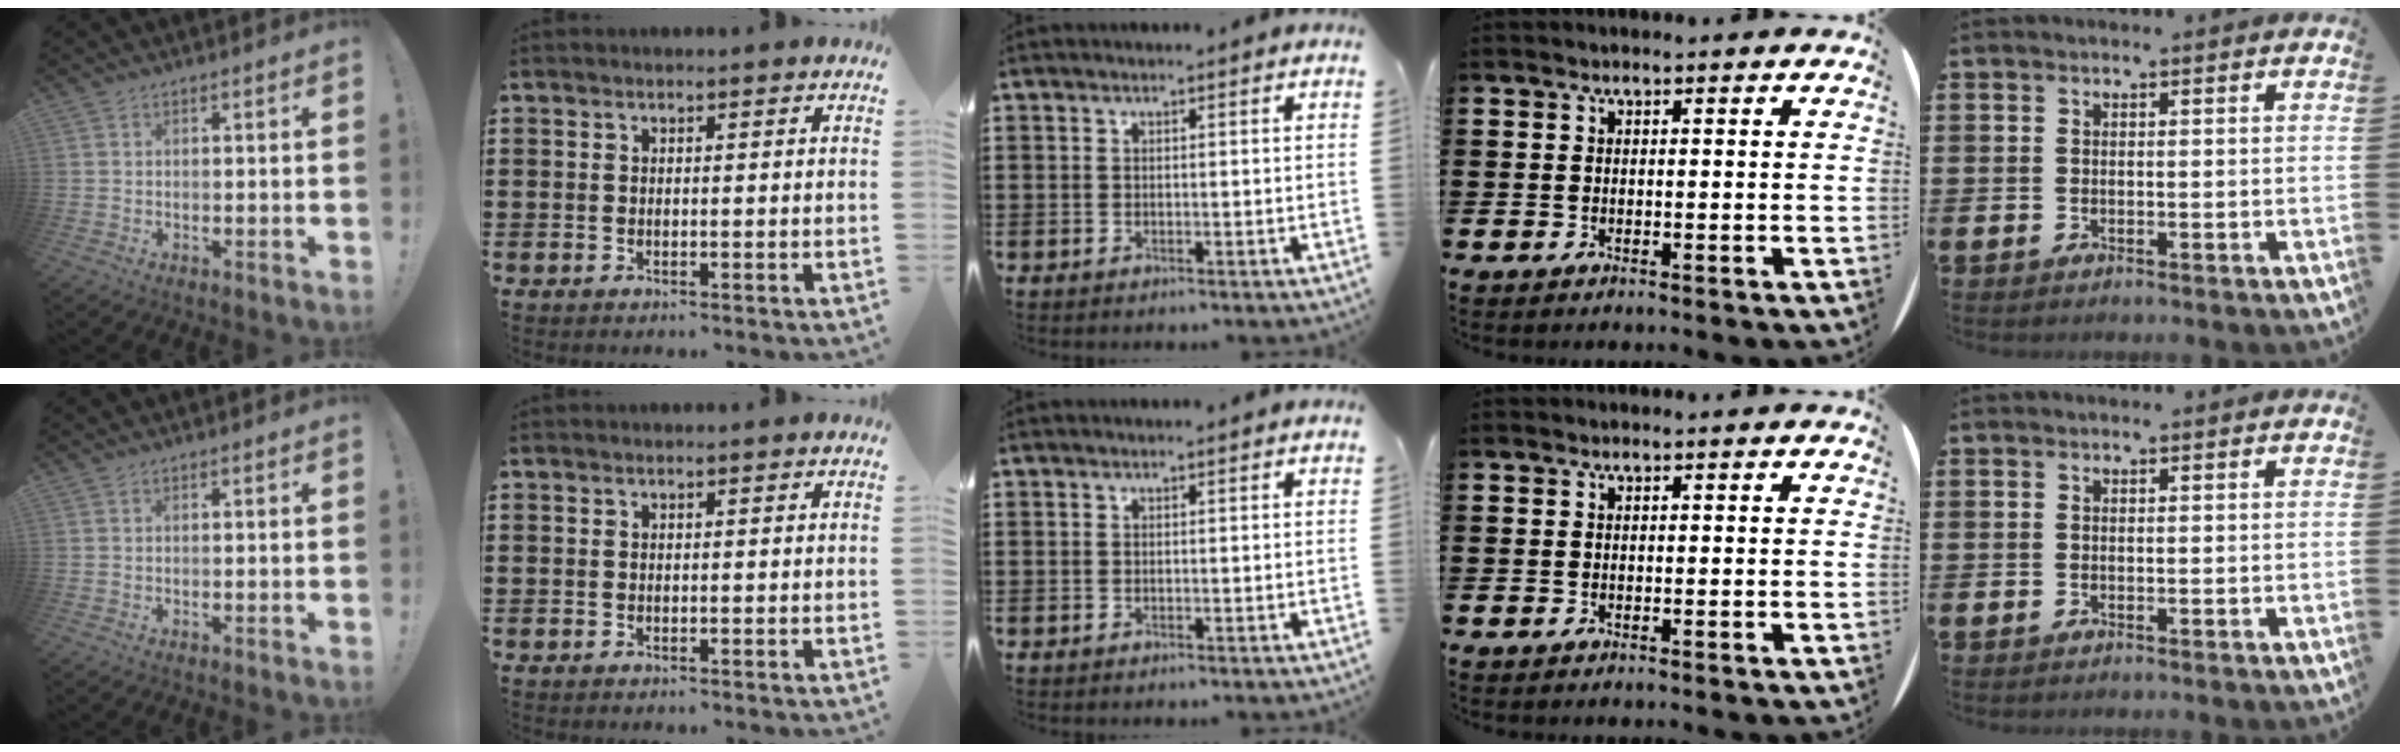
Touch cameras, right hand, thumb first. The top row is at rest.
{}